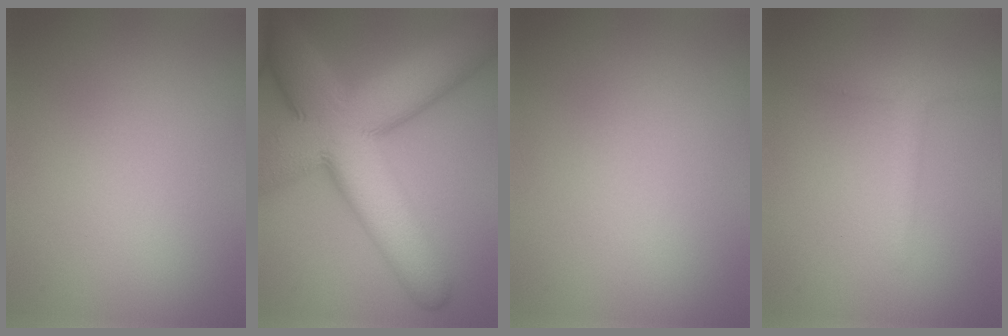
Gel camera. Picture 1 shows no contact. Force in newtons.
{"total": 14.1, "press": 14.1, "slide": 0.4}
{"total": 0.0}
{"total": 1.7, "press": 1.7, "slide": 0.1}